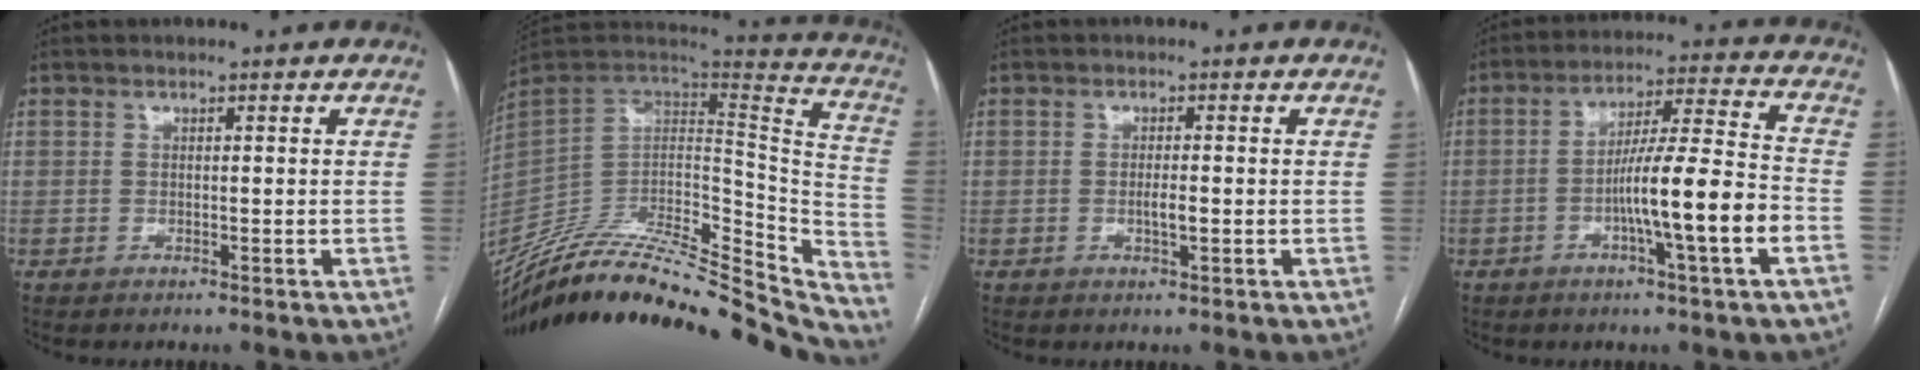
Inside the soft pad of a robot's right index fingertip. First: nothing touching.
{"total": 43.7, "force": [-39.5, 8.9, 16.4], "torque": [-0.238, -0.052, -0.539]}
{"total": 1.8, "force": [-0.4, 0.3, 1.7], "torque": [-0.034, -0.001, -0.006]}
{"total": 12.6, "force": [-4.0, -0.6, 12.0], "torque": [-0.203, 0.006, -0.070]}